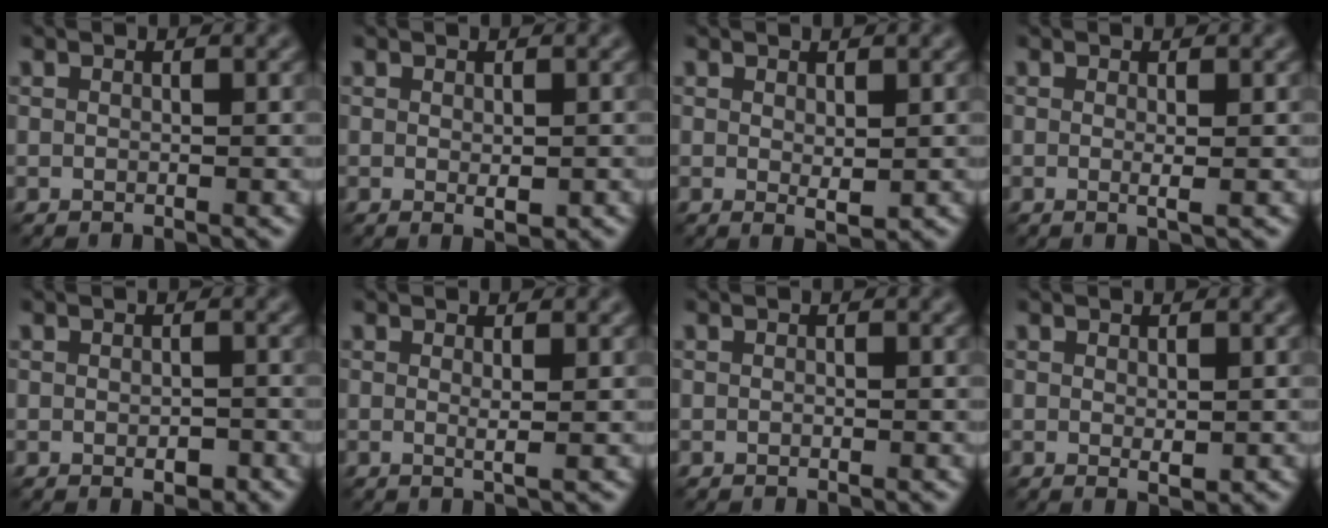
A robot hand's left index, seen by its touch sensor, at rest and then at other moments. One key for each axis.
{"total": 1.3, "fx": -0.2, "fy": 0.6, "fz": 1.2, "tx": -0.018, "ty": -0.006, "tz": 0.001}
{"total": 1.3, "fx": 0.3, "fy": 0.5, "fz": 1.1, "tx": -0.018, "ty": -0.006, "tz": 0.010}
{"total": 1.1, "fx": 0.0, "fy": 0.2, "fz": 1.1, "tx": -0.017, "ty": -0.004, "tz": -0.003}
{"total": 1.5, "fx": -0.5, "fy": 0.8, "fz": 1.1, "tx": -0.016, "ty": -0.003, "tz": -0.008}
{"total": 1.1, "fx": 0.2, "fy": 0.1, "fz": 1.0, "tx": -0.016, "ty": -0.003, "tz": 0.000}
{"total": 0.0}
{"total": 1.0, "fx": 0.1, "fy": 0.4, "fz": 0.9, "tx": -0.013, "ty": -0.003, "tz": 0.003}